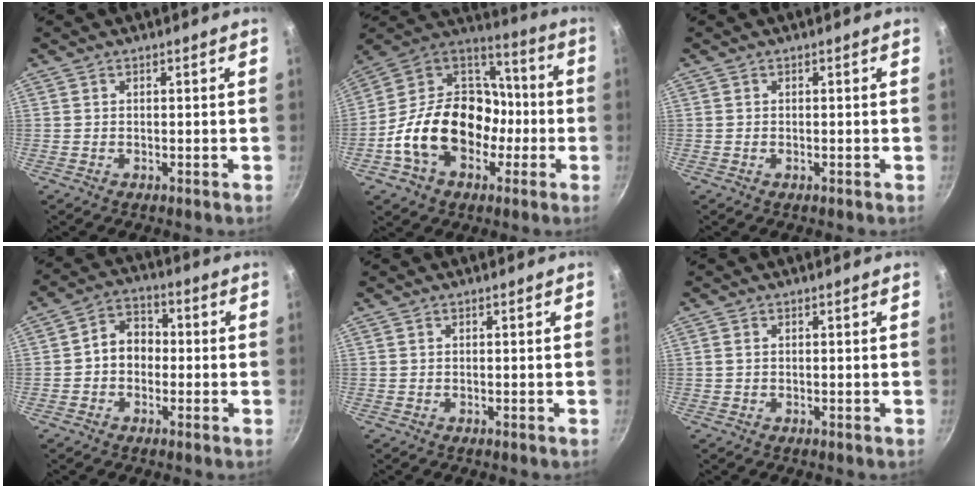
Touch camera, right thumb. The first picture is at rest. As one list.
[{"total": 23.6, "force": [-5.7, 17.2, 15.1], "torque": [-0.233, 0.070, -0.099]}, {"total": 0.0}, {"total": 6.8, "force": [-0.7, 5.4, 4.0], "torque": [-0.029, 0.024, -0.024]}, {"total": 0.0}, {"total": 0.7, "force": [0.1, 0.5, 0.5], "torque": [-0.008, 0.002, 0.000]}]